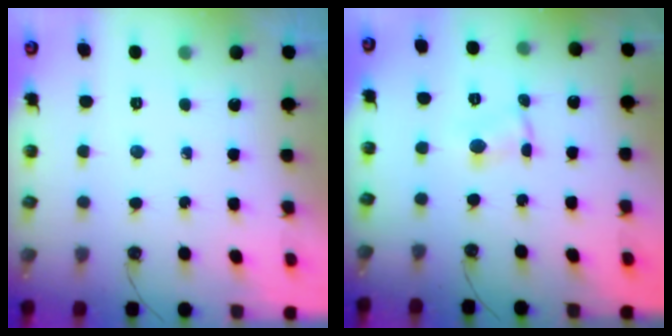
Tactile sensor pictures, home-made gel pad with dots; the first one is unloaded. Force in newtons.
{"total": 1.3, "press": 1.3, "slide": 0.2}